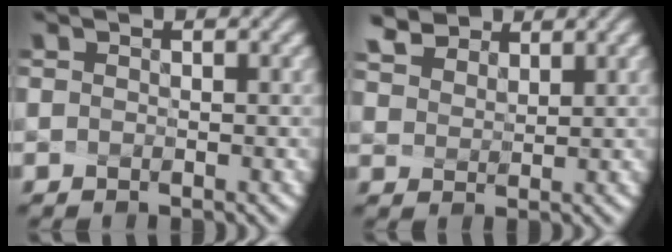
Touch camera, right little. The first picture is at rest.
{"total": 4.1, "force": [3.5, 1.8, 1.3], "torque": [-0.064, -0.003, 0.077]}